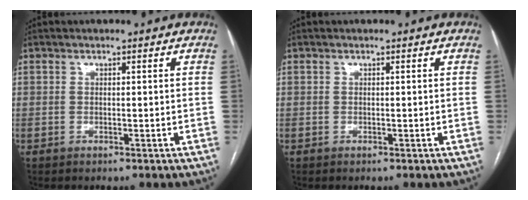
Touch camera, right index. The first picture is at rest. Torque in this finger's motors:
{"motor_torque": [0.00, 0.00, 0.00, 0.00]}